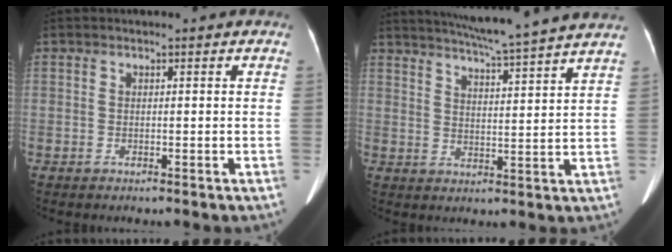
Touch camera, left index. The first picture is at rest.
{"total": 15.6, "force": [13.9, -1.4, 6.9], "torque": [-0.119, -0.012, 0.184]}